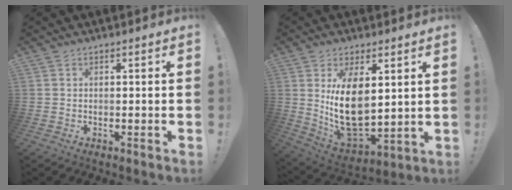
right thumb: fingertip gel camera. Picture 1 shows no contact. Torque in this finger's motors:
{"motor_torque": [2.24, 2.34, 1.06, 0.77, 0.20]}